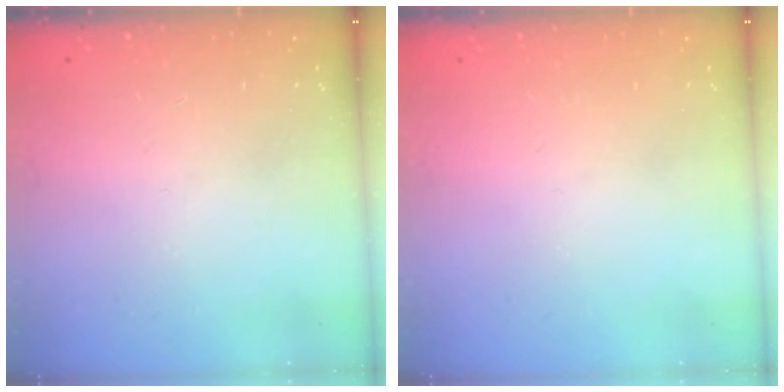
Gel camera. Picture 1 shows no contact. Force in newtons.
{"total": 0.0}